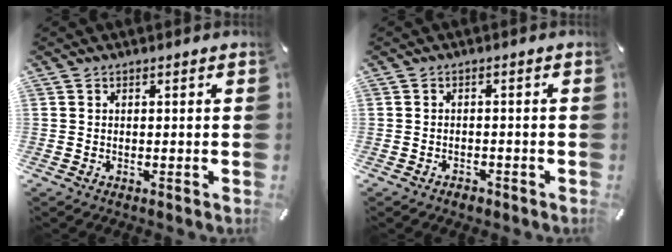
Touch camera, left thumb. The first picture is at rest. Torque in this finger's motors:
{"motor_torque": [0.23, 0.24, 0.00, 0.00, -0.01]}